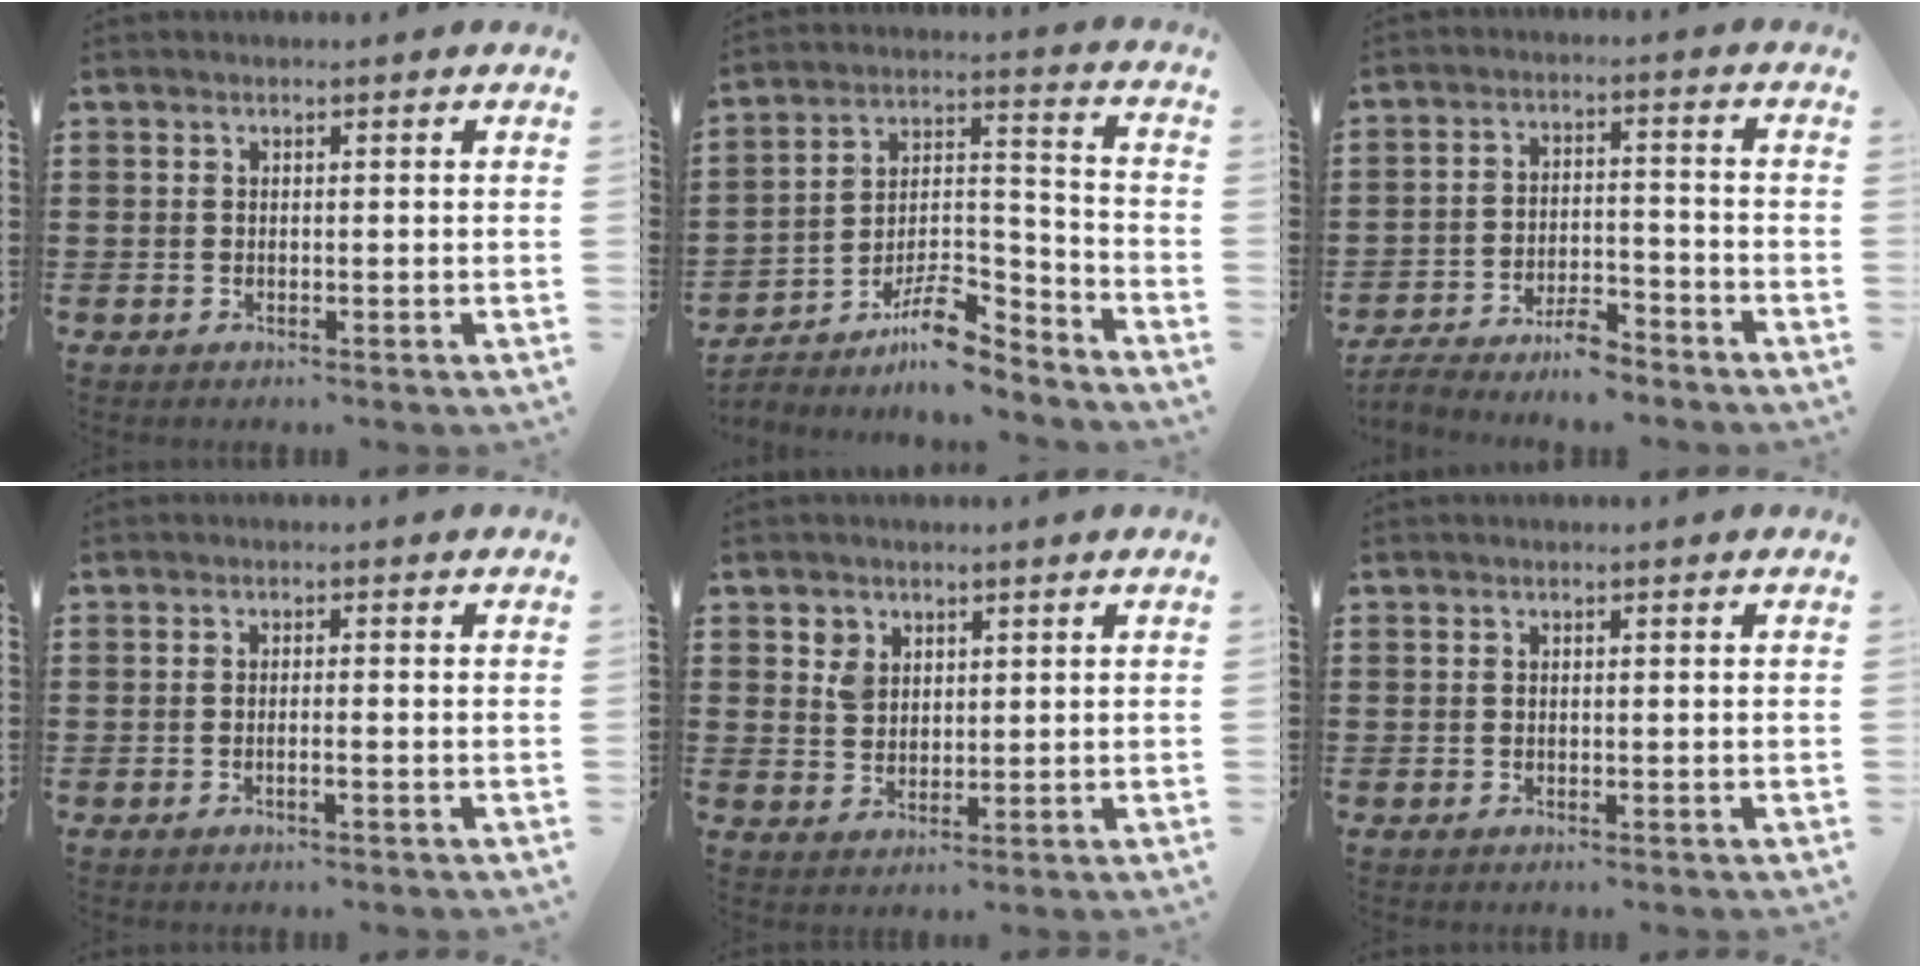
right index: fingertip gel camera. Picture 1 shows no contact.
{"total": 10.5, "force": [-7.9, 3.7, 5.9], "torque": [-0.098, 0.030, -0.147]}
{"total": 5.7, "force": [-5.2, 1.0, 2.2], "torque": [-0.042, 0.010, -0.099]}
{"total": 1.2, "force": [-0.7, -0.1, 1.0], "torque": [-0.016, -0.005, -0.012]}
{"total": 2.9, "force": [1.6, 2.3, 0.9], "torque": [-0.026, 0.009, 0.030]}
{"total": 0.0}